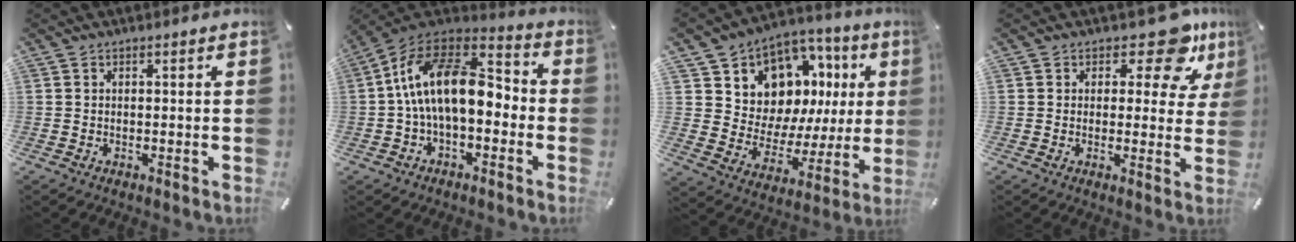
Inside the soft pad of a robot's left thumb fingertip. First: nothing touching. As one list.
[{"total": 18.5, "force": [0.6, 10.9, 15.0], "torque": [-0.294, 0.018, 0.005]}, {"total": 11.5, "force": [7.2, 8.5, 3.0], "torque": [-0.052, -0.085, 0.136]}, {"total": 11.6, "force": [6.9, 5.4, 7.6], "torque": [-0.089, -0.040, 0.114]}]